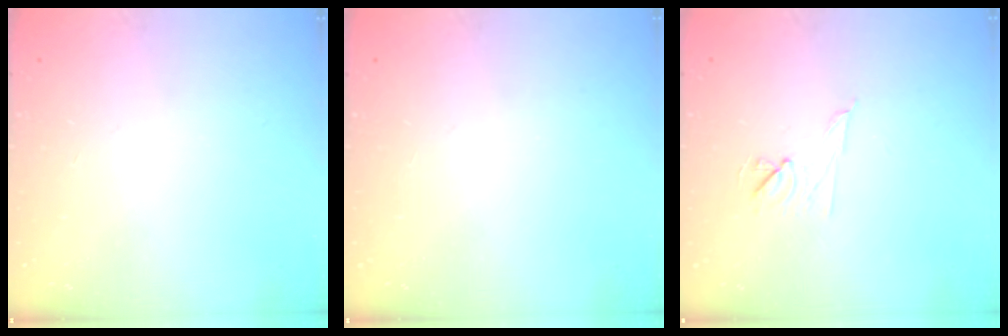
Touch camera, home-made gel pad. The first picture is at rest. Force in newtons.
{"total": 0.0}
{"total": 6.7, "press": 6.5, "slide": 1.7}